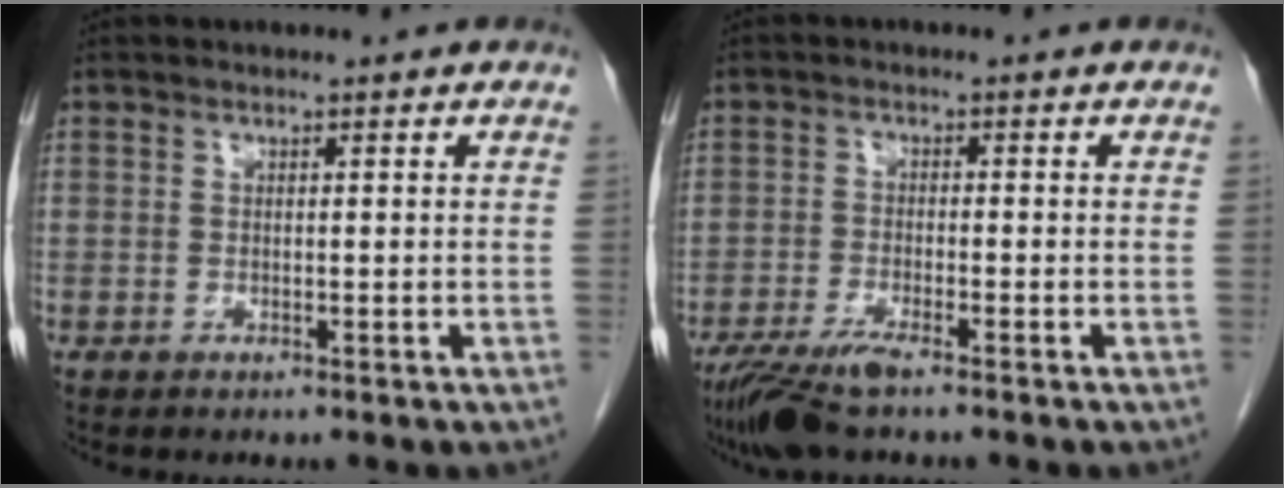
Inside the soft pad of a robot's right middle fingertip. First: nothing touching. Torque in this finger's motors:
{"motor_torque": [0.47, -0.26, 0.07, 0.06]}